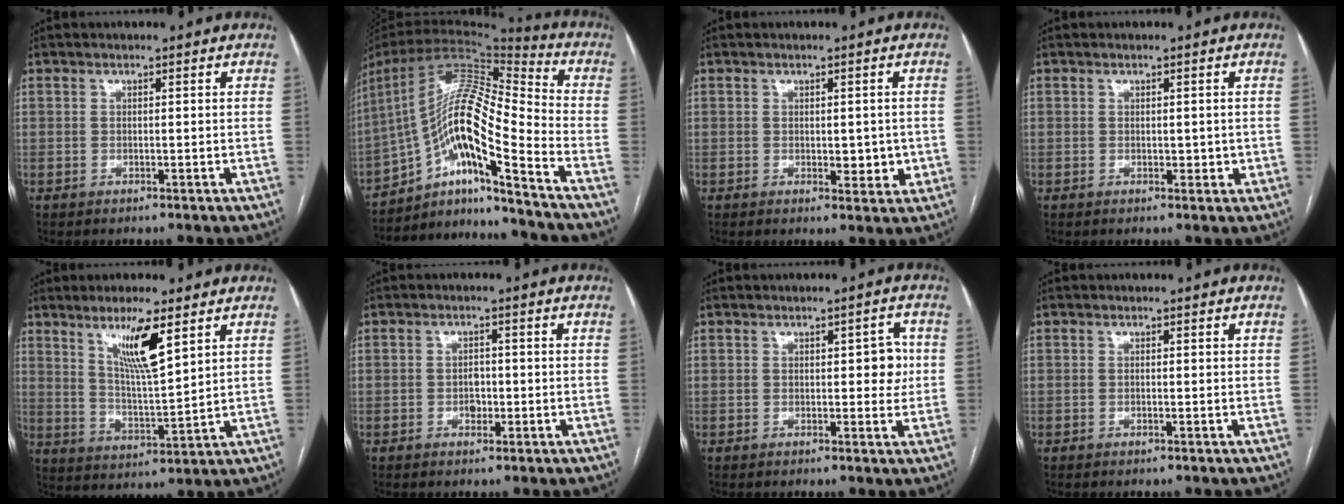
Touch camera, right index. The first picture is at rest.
{"total": 18.1, "force": [-10.7, 1.0, 14.6], "torque": [-0.285, 0.017, -0.189]}
{"total": 3.6, "force": [-0.2, 2.0, 3.0], "torque": [-0.033, -0.001, 0.005]}
{"total": 1.8, "force": [0.1, 1.3, 1.3], "torque": [-0.016, 0.004, 0.005]}
{"total": 9.1, "force": [5.1, 0.7, 7.6], "torque": [-0.138, -0.012, 0.097]}
{"total": 2.1, "force": [-0.6, 1.5, 1.3], "torque": [-0.016, 0.006, -0.008]}
{"total": 3.8, "force": [0.4, 1.8, 3.4], "torque": [-0.034, 0.010, 0.006]}
{"total": 0.0}